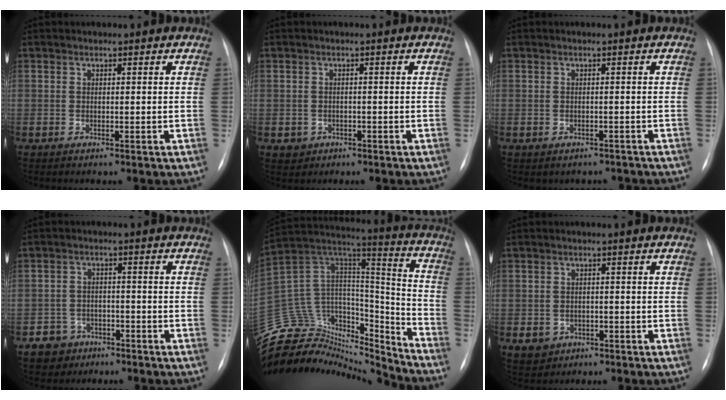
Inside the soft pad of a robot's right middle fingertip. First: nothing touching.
{"total": 2.1, "force": [-0.9, 1.9, 0.2], "torque": [-0.001, 0.006, -0.007]}
{"total": 3.5, "force": [-2.9, 1.9, 0.3], "torque": [-0.003, 0.017, -0.031]}
{"total": 4.7, "force": [-2.9, 3.7, 0.1], "torque": [-0.001, 0.011, -0.043]}
{"total": 30.7, "force": [-28.2, 9.5, 7.3], "torque": [-0.182, 0.048, -0.440]}
{"total": 3.5, "force": [-1.5, 3.0, 0.8], "torque": [-0.009, 0.004, -0.012]}